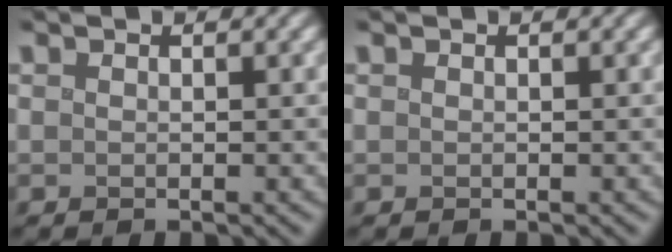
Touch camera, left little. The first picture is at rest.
{"total": 0.0}